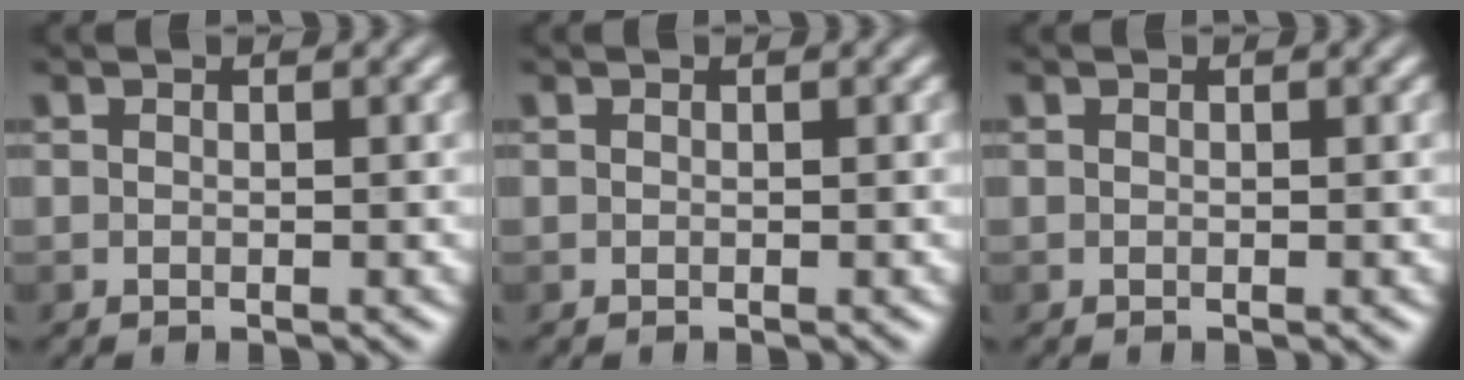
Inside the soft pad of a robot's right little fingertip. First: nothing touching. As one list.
[{"total": 0.0}, {"total": 0.0}]